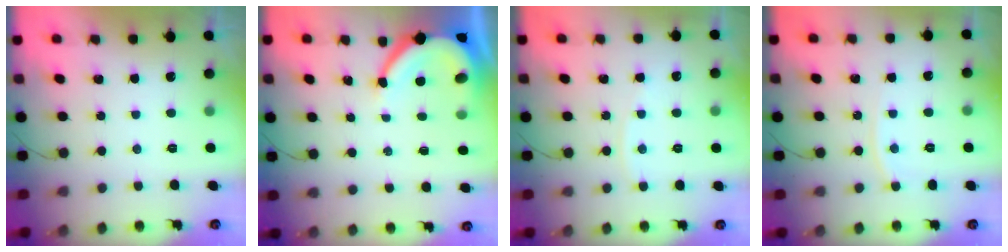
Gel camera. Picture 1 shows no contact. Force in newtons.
{"total": 8.5, "press": 8.4, "slide": 1.0}
{"total": 2.6, "press": 2.6, "slide": 0.3}
{"total": 4.5, "press": 4.5, "slide": 0.5}